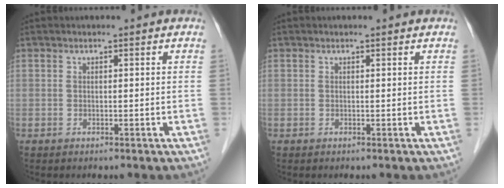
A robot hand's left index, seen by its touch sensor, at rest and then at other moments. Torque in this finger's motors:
{"motor_torque": [-1.01, -0.06, -0.58, -0.15]}